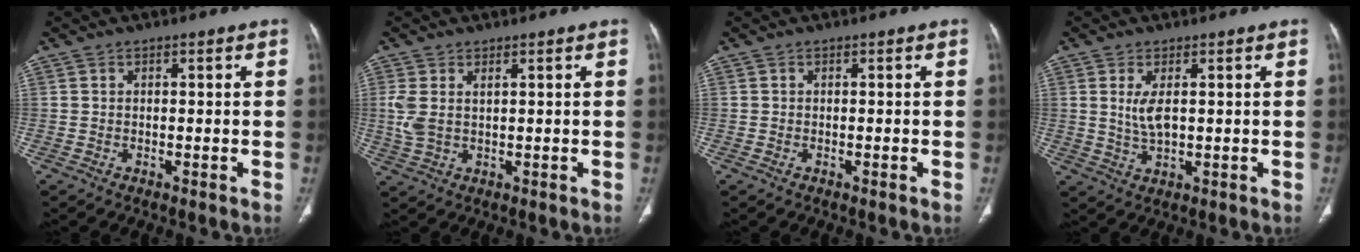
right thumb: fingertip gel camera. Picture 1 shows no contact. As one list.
[{"total": 4.5, "force": [1.2, 2.4, 3.7], "torque": [-0.099, 0.006, 0.033]}, {"total": 0.5, "force": [-0.2, 0.2, 0.4], "torque": [-0.009, 0.002, -0.001]}, {"total": 4.4, "force": [0.9, 1.8, 3.9], "torque": [-0.085, -0.009, 0.027]}]